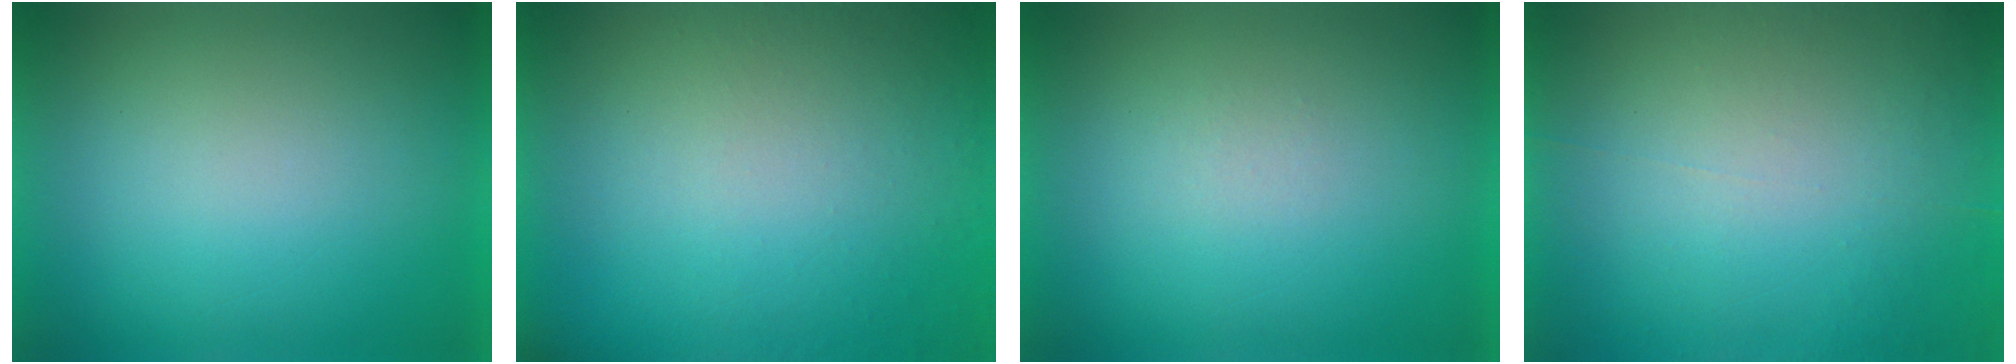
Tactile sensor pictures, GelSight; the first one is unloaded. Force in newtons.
{"total": 5.0}
{"total": 1.4}
{"total": 7.0}